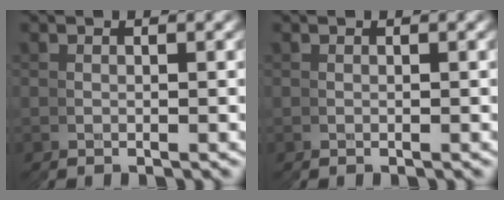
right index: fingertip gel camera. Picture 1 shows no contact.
{"total": 0.0}